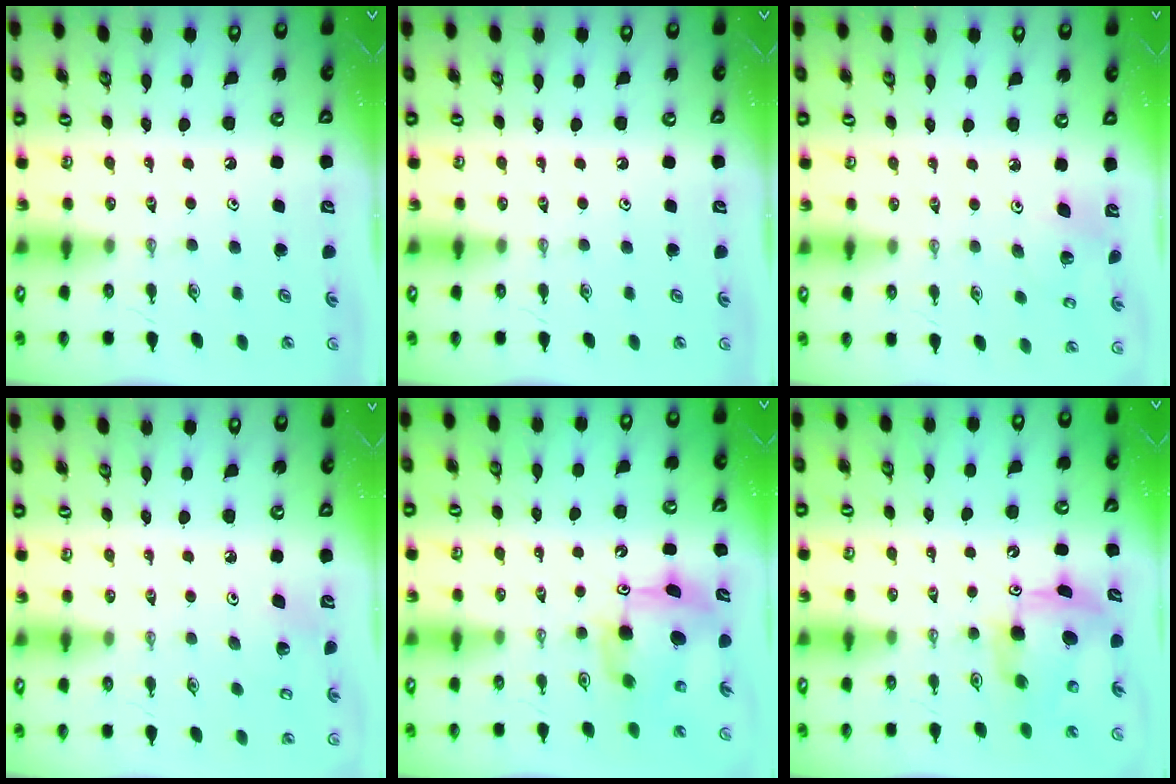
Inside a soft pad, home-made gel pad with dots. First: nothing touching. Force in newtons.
{"total": 0.0}
{"total": 4.2, "press": 4.2, "slide": 0.3}
{"total": 5.0, "press": 4.7, "slide": 1.5}
{"total": 9.8, "press": 9.7, "slide": 0.7}
{"total": 8.8, "press": 8.8, "slide": 0.6}